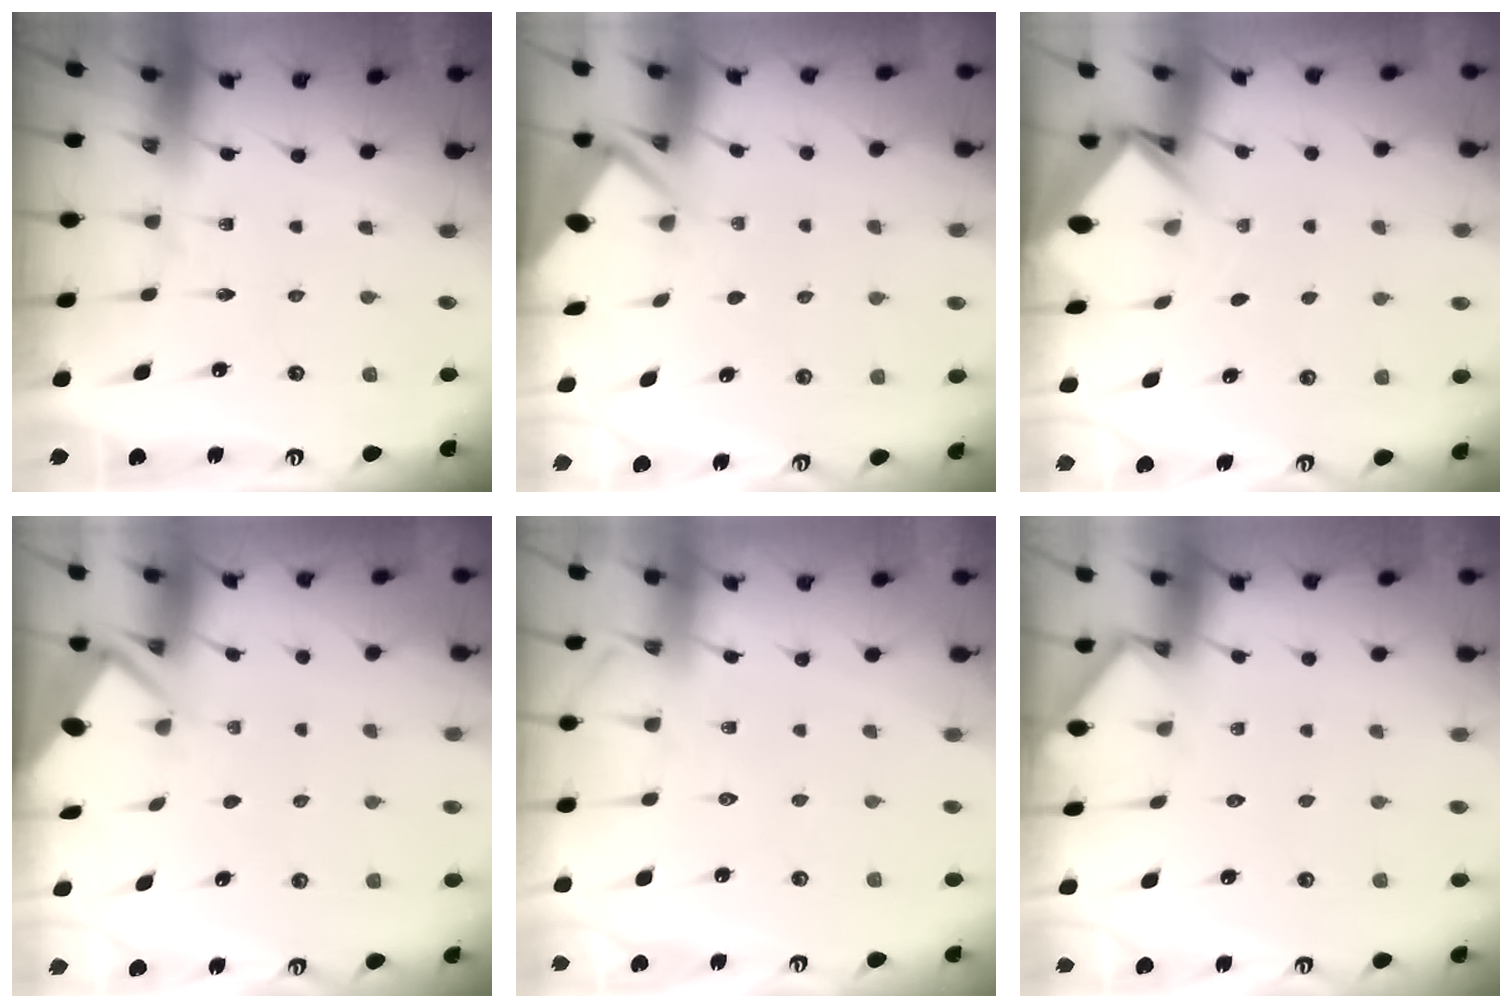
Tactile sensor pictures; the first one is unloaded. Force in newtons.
{"total": 2.7, "press": 2.6, "slide": 0.3}
{"total": 2.9, "press": 2.9, "slide": 0.2}
{"total": 2.7, "press": 2.6, "slide": 0.3}
{"total": 5.0, "press": 5.0, "slide": 0.6}
{"total": 4.2, "press": 4.2, "slide": 0.5}